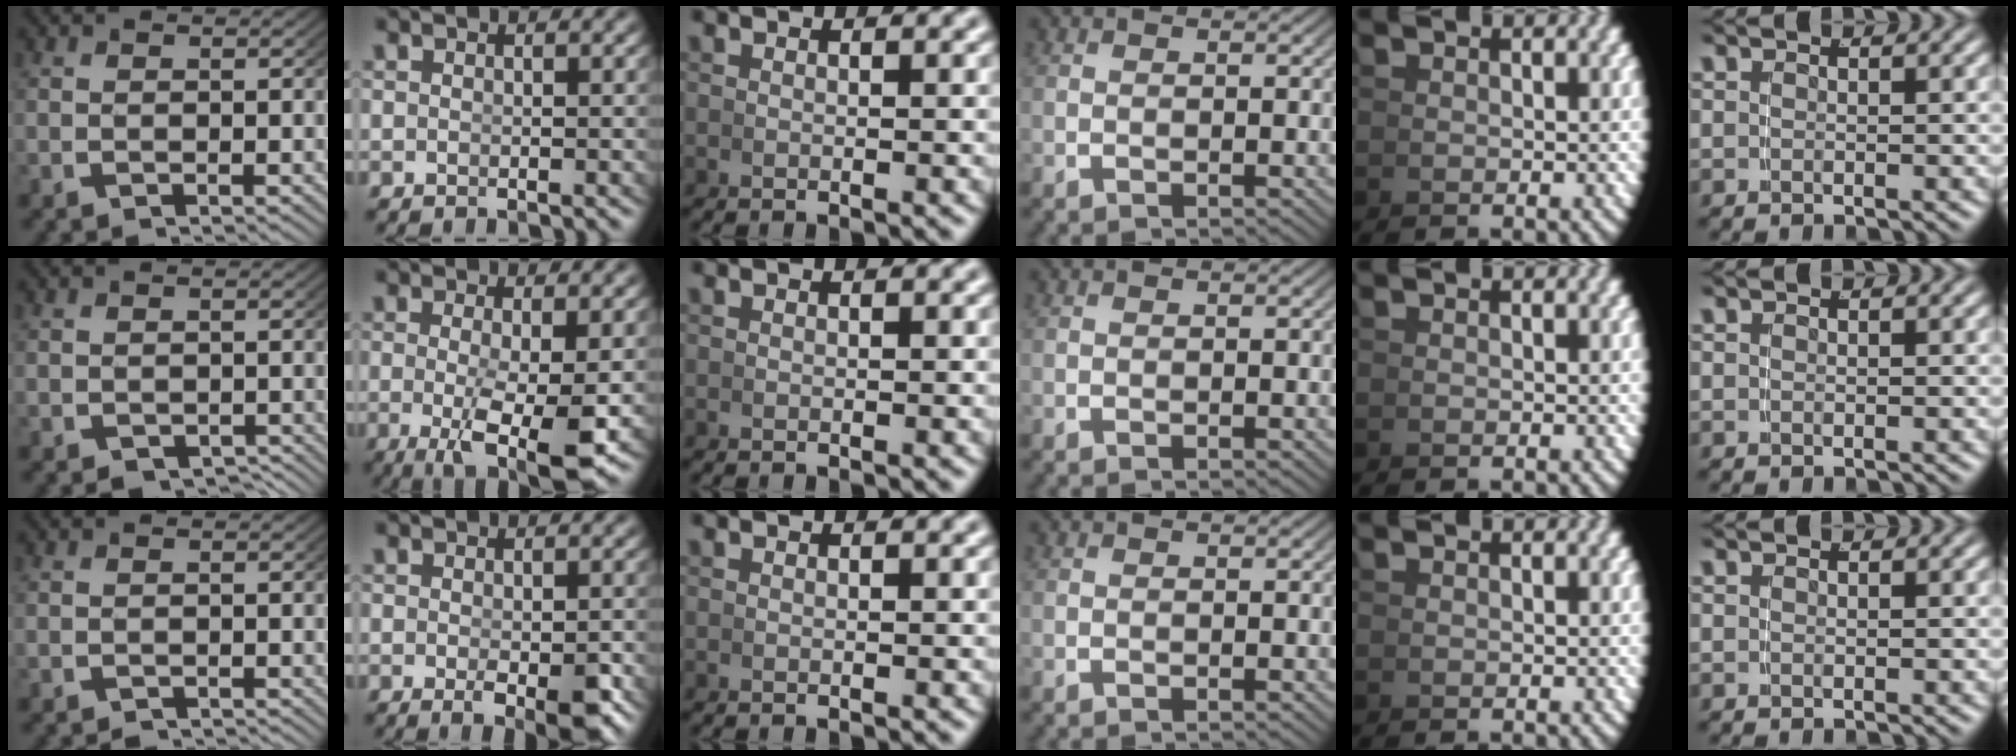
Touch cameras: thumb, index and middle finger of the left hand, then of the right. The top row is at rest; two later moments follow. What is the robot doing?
{"motion": "grasp_and_lifting", "object": "pen"}